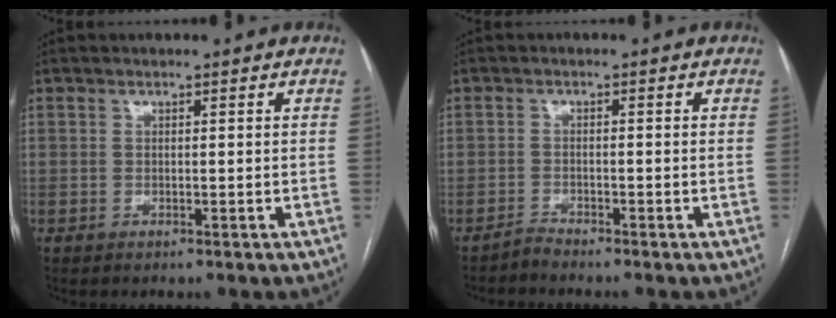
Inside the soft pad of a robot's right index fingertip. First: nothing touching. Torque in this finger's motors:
{"motor_torque": [-1.62, -0.34, -1.05, -0.21]}